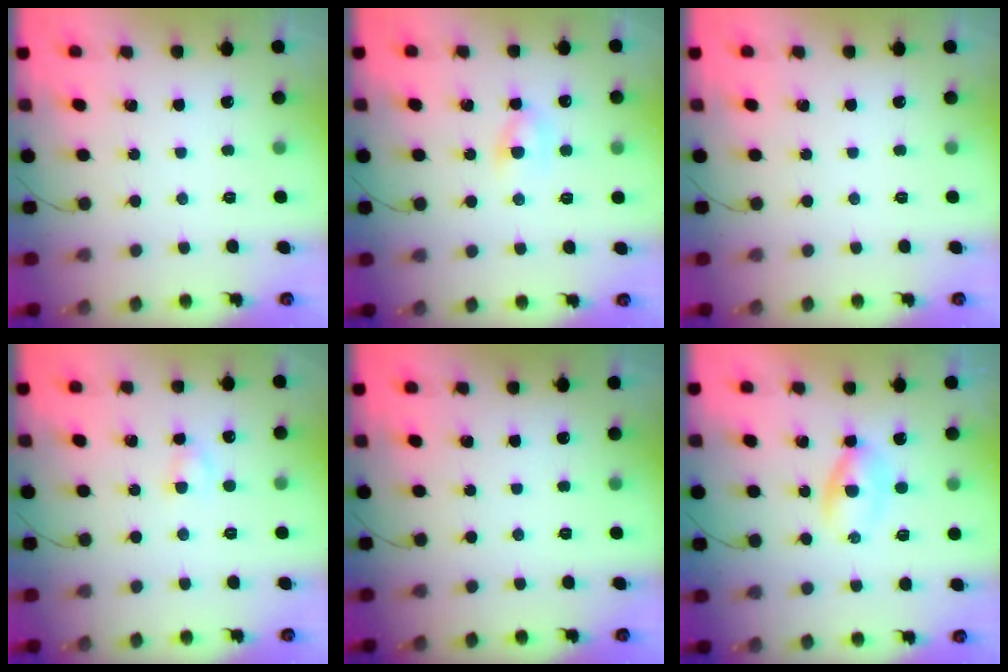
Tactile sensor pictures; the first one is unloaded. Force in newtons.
{"total": 3.5, "press": 3.3, "slide": 1.2}
{"total": 0.0}
{"total": 2.8, "press": 2.6, "slide": 1.0}
{"total": 0.0}
{"total": 2.8, "press": 2.5, "slide": 1.3}